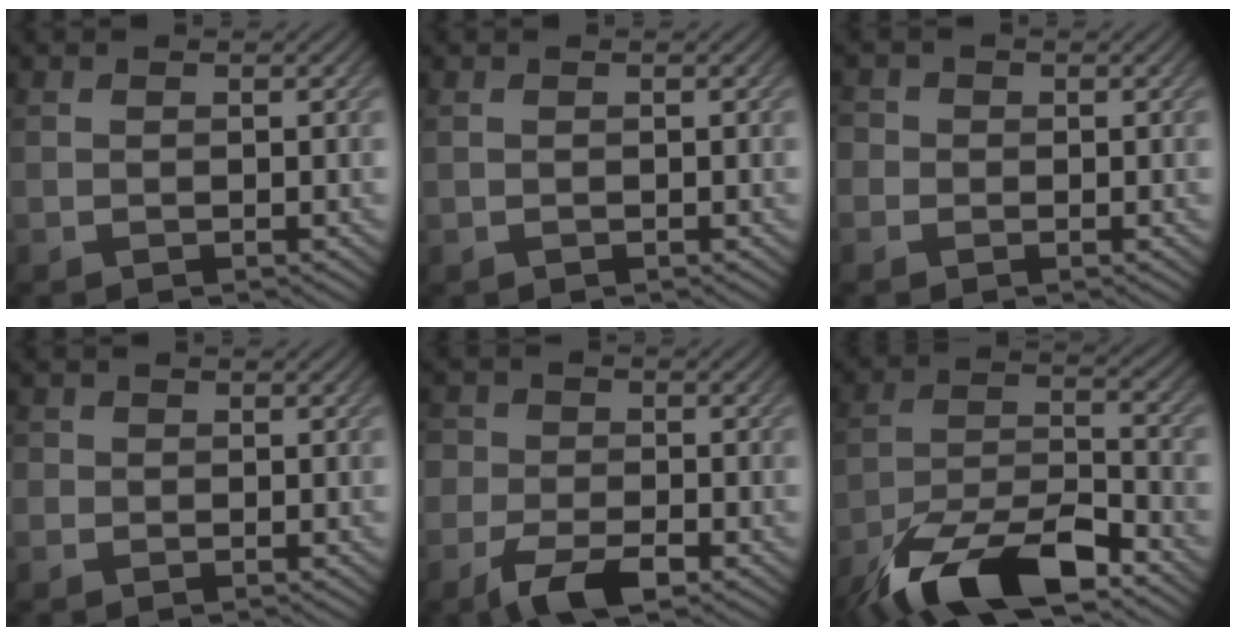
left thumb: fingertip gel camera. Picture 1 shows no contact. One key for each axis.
{"total": 0.0}
{"total": 2.2, "fx": 0.1, "fy": 2.1, "fz": 0.5, "tx": -0.010, "ty": 0.006, "tz": -0.019}
{"total": 1.1, "fx": 0.1, "fy": 1.1, "fz": 0.2, "tx": 0.001, "ty": -0.001, "tz": -0.004}
{"total": 6.2, "fx": -3.3, "fy": 3.5, "fz": 3.8, "tx": -0.075, "ty": -0.005, "tz": -0.071}
{"total": 14.5, "fx": -10.3, "fy": 4.4, "fz": 9.2, "tx": -0.185, "ty": -0.006, "tz": -0.199}